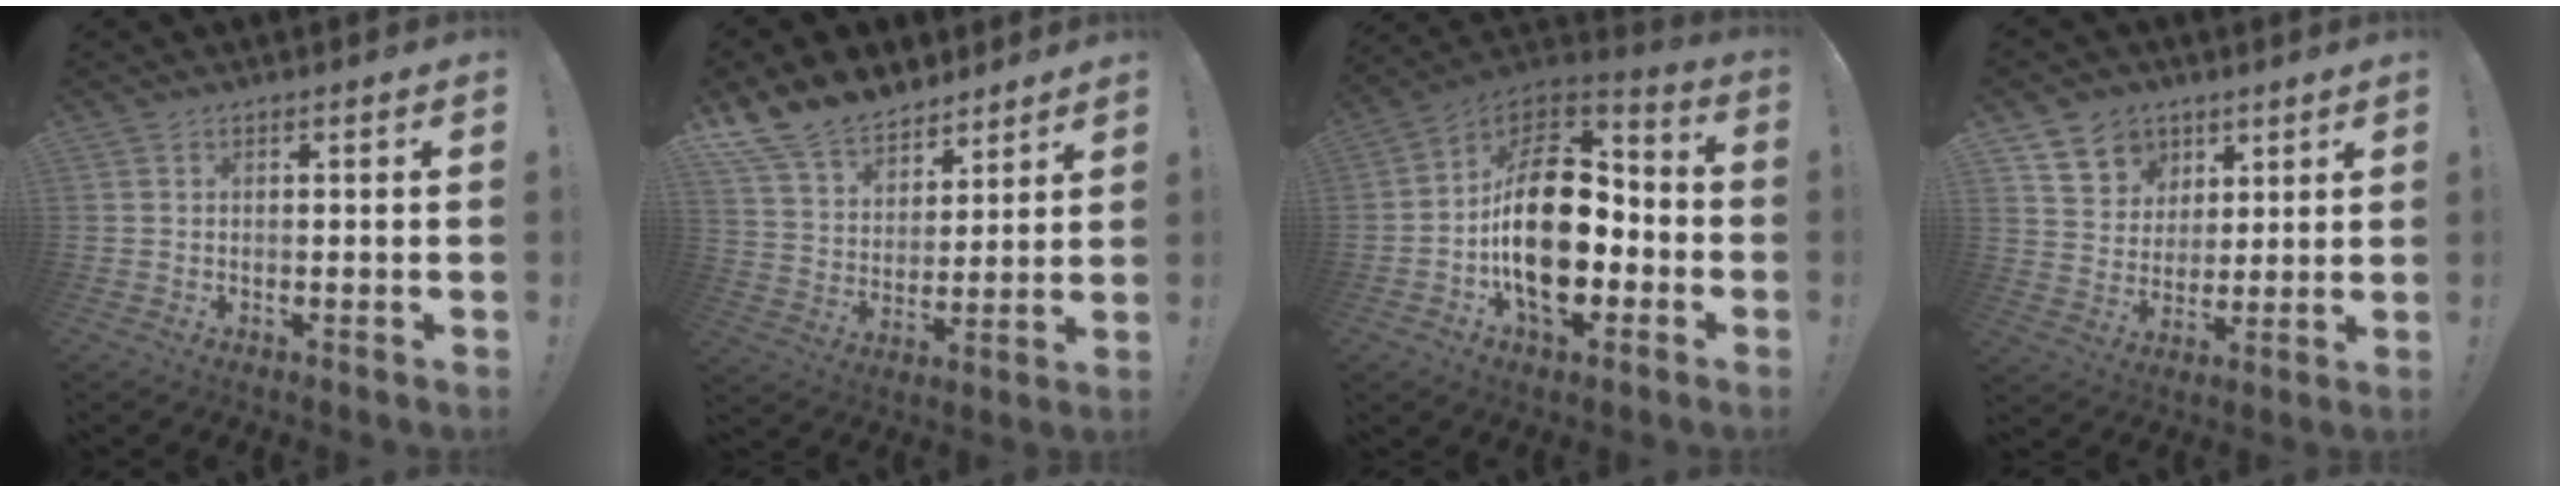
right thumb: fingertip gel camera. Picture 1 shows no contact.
{"total": 14.1, "force": [11.5, 7.5, 3.3], "torque": [-0.070, -0.085, 0.221]}
{"total": 24.2, "force": [-2.4, 14.6, 19.1], "torque": [-0.332, 0.026, -0.028]}
{"total": 9.6, "force": [5.3, 7.7, 2.1], "torque": [-0.030, -0.041, 0.107]}